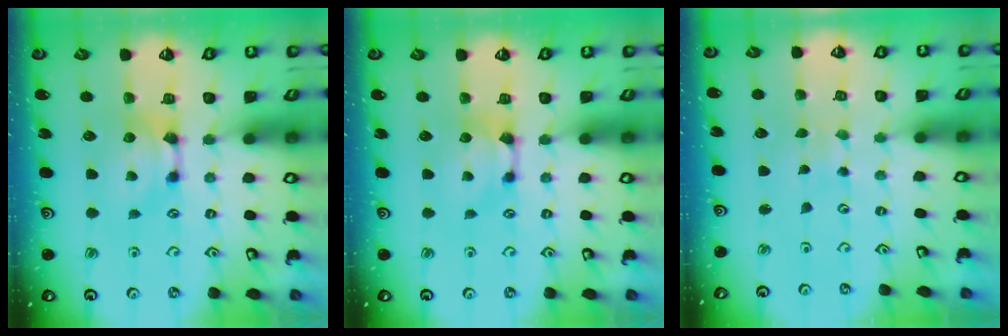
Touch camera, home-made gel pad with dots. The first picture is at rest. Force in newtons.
{"total": 0.0}
{"total": 5.4, "press": 5.4, "slide": 0.2}